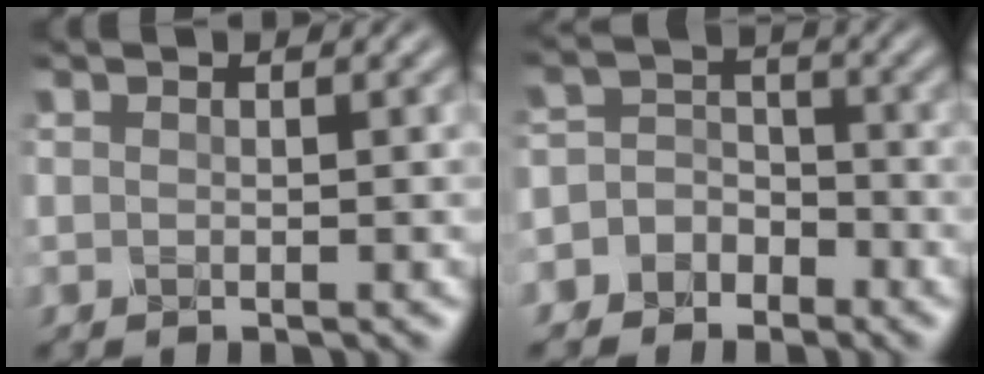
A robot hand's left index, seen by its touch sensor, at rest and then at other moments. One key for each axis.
{"total": 4.6, "fx": -2.8, "fy": 3.6, "fz": 0.6, "tx": 0.024, "ty": 0.007, "tz": -0.069}